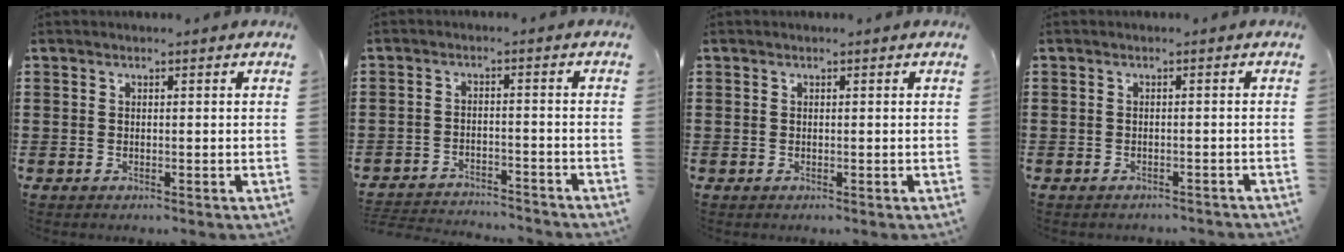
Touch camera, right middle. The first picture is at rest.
{"total": 3.2, "force": [-3.2, 0.4, 0.1], "torque": [-0.015, 0.002, -0.072]}
{"total": 0.0}
{"total": 1.0, "force": [-1.0, 0.2, 0.1], "torque": [-0.005, 0.002, -0.022]}